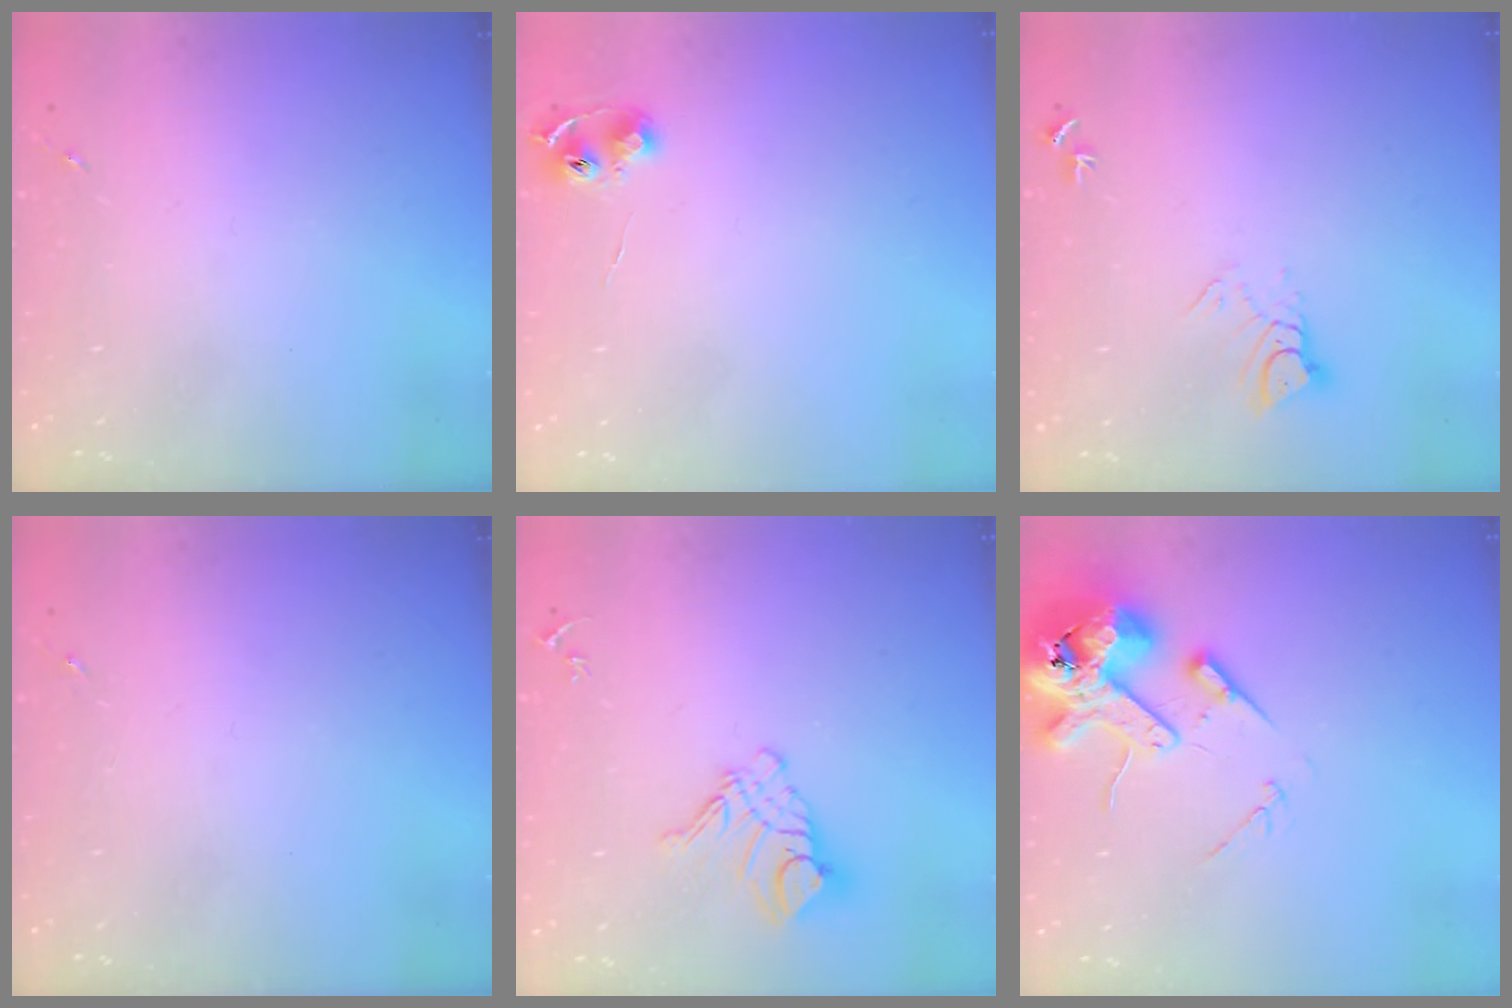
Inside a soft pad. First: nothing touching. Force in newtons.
{"total": 6.4, "press": 6.4, "slide": 0.7}
{"total": 5.1, "press": 5.1, "slide": 0.3}
{"total": 0.0}
{"total": 12.1, "press": 12.0, "slide": 1.2}
{"total": 14.6, "press": 14.4, "slide": 2.5}